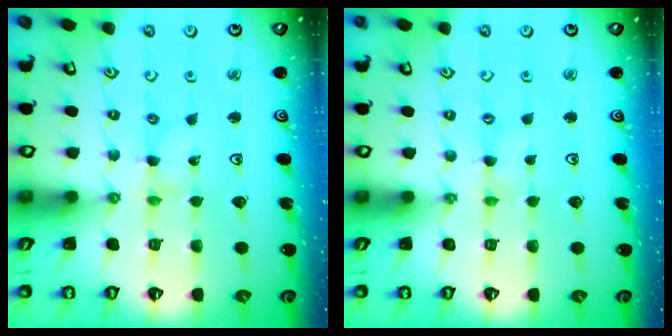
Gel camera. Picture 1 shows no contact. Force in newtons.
{"total": 2.0, "press": 2.0, "slide": 0.4}